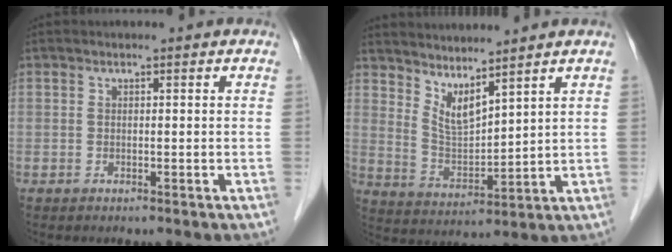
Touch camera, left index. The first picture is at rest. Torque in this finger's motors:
{"motor_torque": [0.49, 0.28, 0.26, 0.02]}